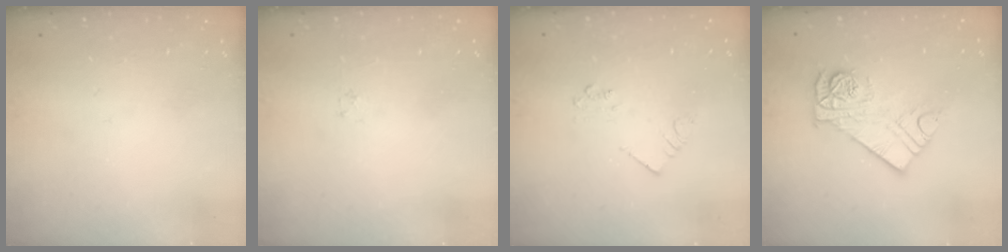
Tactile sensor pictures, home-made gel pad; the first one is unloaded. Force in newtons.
{"total": 0.8, "press": 0.8, "slide": 0.2}
{"total": 2.5, "press": 2.5, "slide": 0.2}
{"total": 11.4, "press": 11.4, "slide": 1.0}